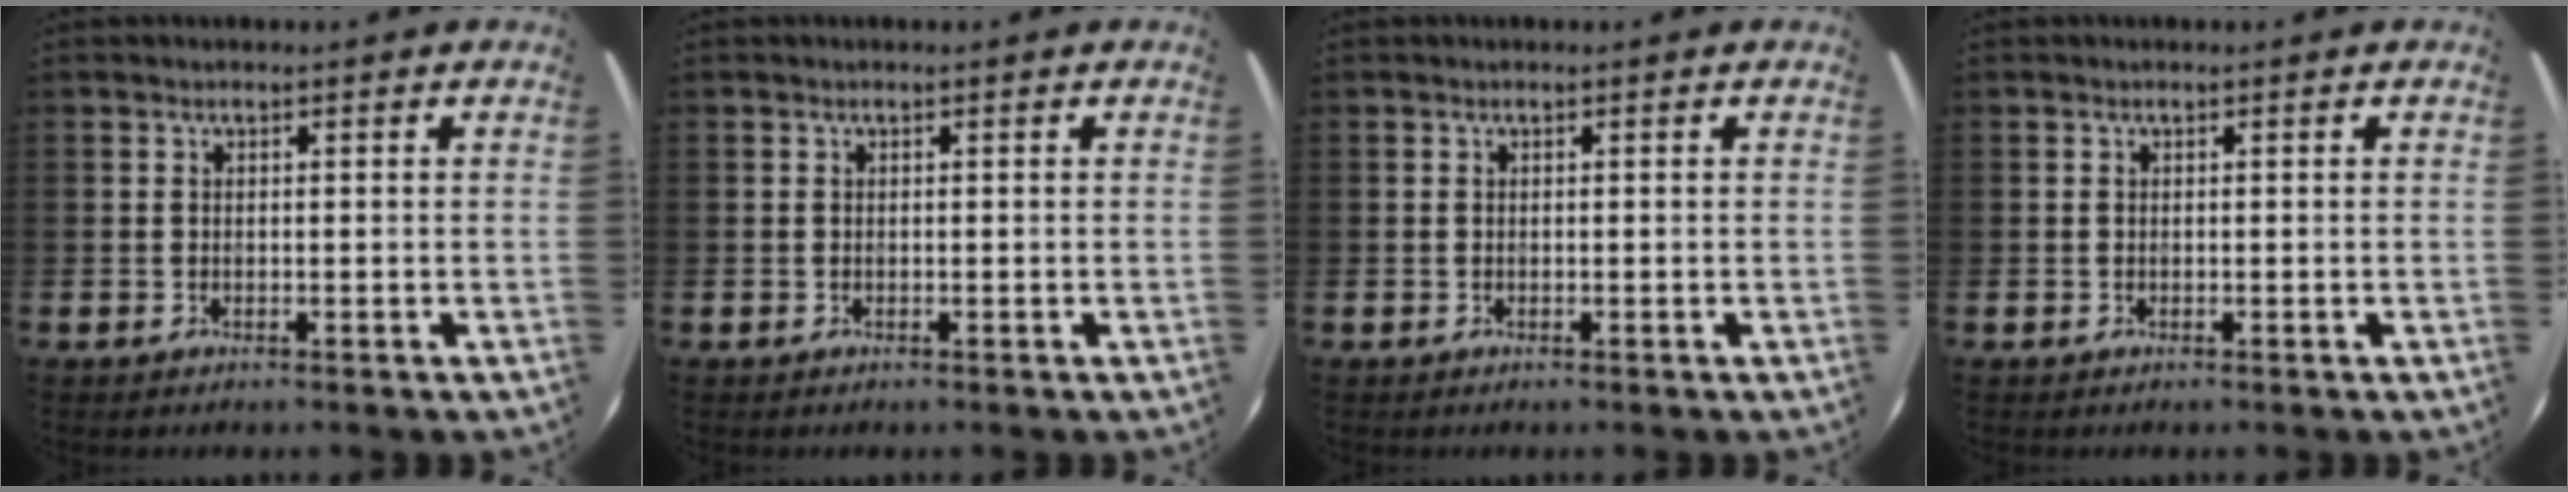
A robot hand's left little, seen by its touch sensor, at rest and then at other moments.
{"total": 0.0}
{"total": 0.0}
{"total": 0.0}